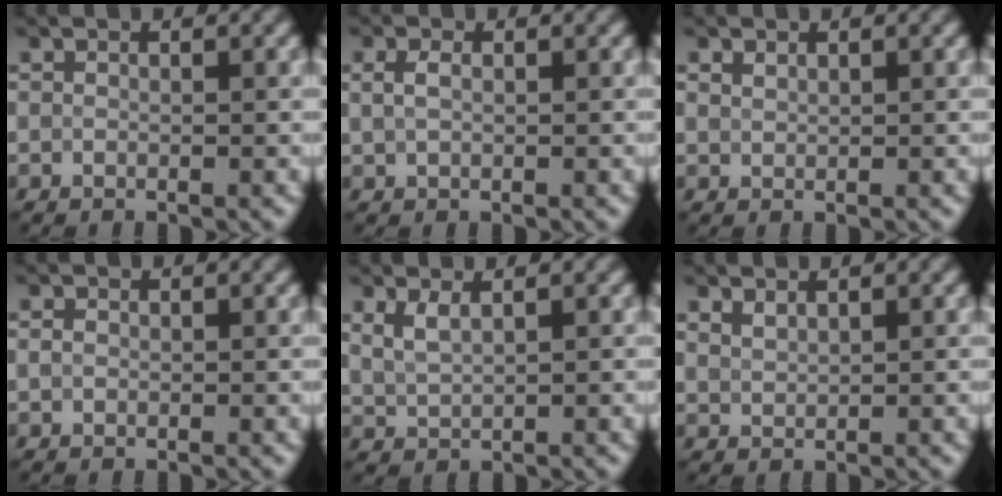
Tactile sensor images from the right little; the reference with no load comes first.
{"total": 1.4, "force": [0.3, 0.9, 1.0], "torque": [-0.026, 0.002, 0.007]}
{"total": 0.9, "force": [0.7, 0.5, 0.3], "torque": [-0.008, 0.000, 0.017]}
{"total": 0.7, "force": [0.1, 0.6, 0.3], "torque": [-0.005, -0.001, 0.000]}
{"total": 1.8, "force": [1.1, 0.7, 1.3], "torque": [-0.032, -0.003, 0.028]}
{"total": 1.2, "force": [1.0, 0.4, 0.4], "torque": [-0.015, -0.002, 0.026]}